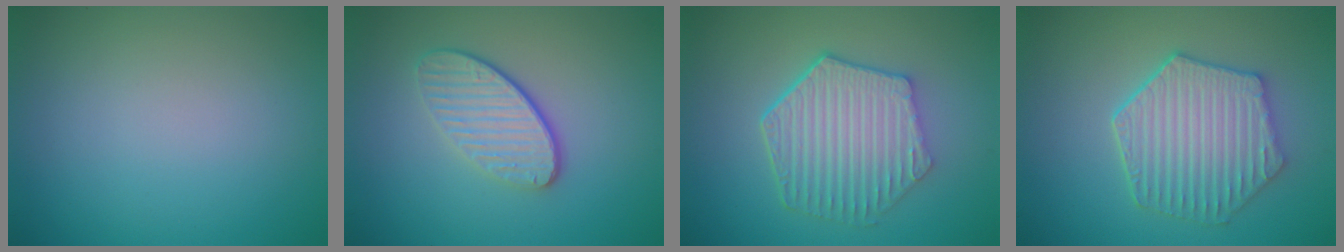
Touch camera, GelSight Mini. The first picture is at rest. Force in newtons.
{"total": 3.6, "press": 2.9, "slide": 2.2}
{"total": 6.0, "press": 4.7, "slide": 3.8}
{"total": 5.9, "press": 4.9, "slide": 3.4}